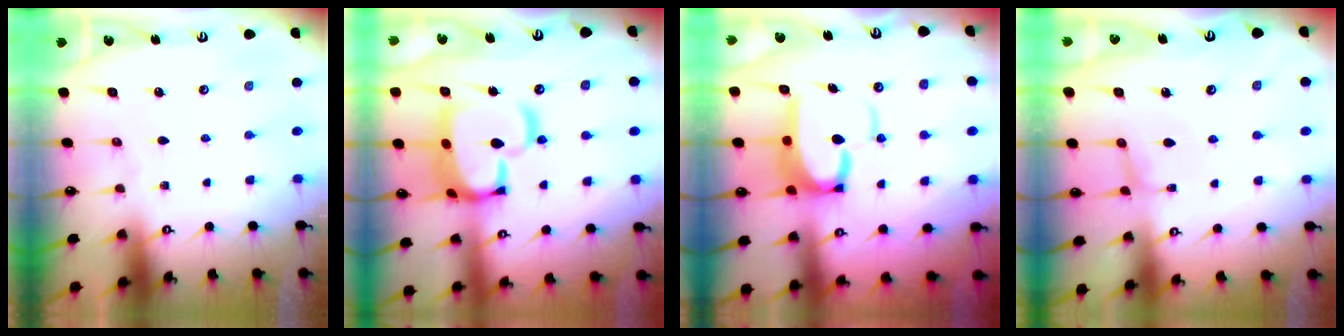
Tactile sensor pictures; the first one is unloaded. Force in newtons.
{"total": 13.3, "press": 13.2, "slide": 1.6}
{"total": 8.6, "press": 8.5, "slide": 1.4}
{"total": 1.5, "press": 1.3, "slide": 0.8}